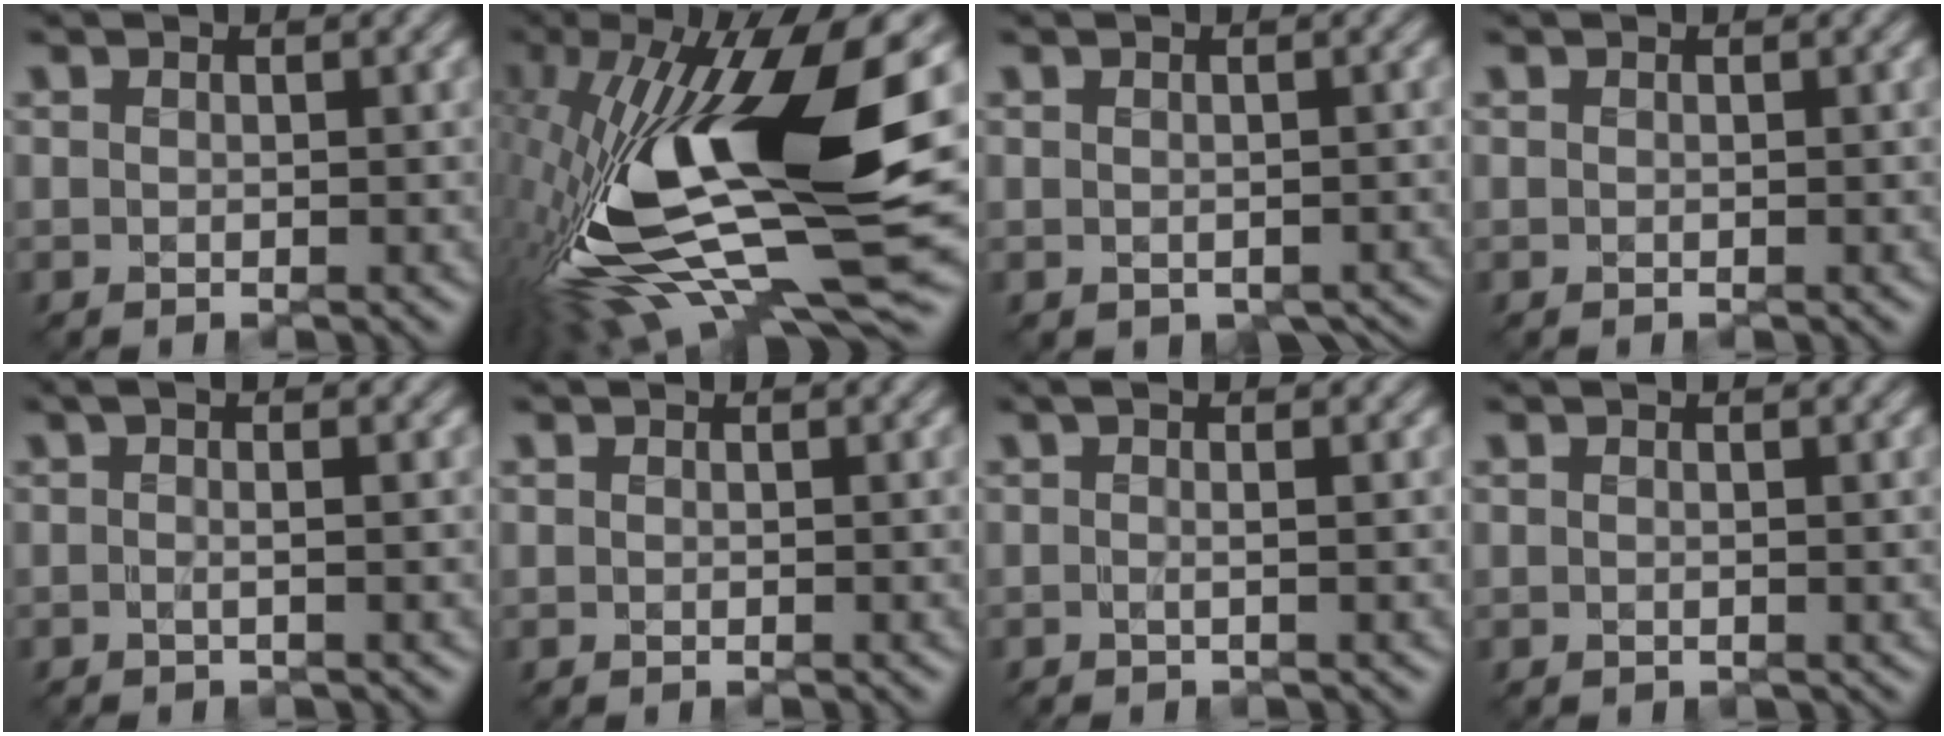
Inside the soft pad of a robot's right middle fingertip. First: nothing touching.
{"total": 16.4, "force": [-0.4, 5.9, 15.3], "torque": [-0.297, 0.001, -0.009]}
{"total": 1.6, "force": [-0.3, 1.1, 1.1], "torque": [-0.018, -0.006, 0.002]}
{"total": 0.0}
{"total": 2.3, "force": [0.9, 0.7, 2.0], "torque": [-0.020, 0.014, -0.006]}
{"total": 0.0}
{"total": 1.7, "force": [0.6, 0.4, 1.5], "torque": [-0.012, 0.007, -0.007]}
{"total": 0.0}